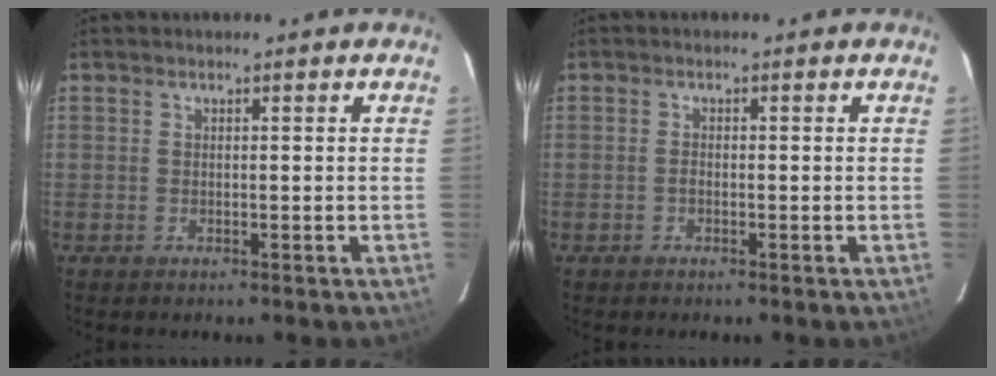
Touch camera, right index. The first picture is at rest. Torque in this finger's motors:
{"motor_torque": [0.17, 0.14, 0.02, -0.05]}